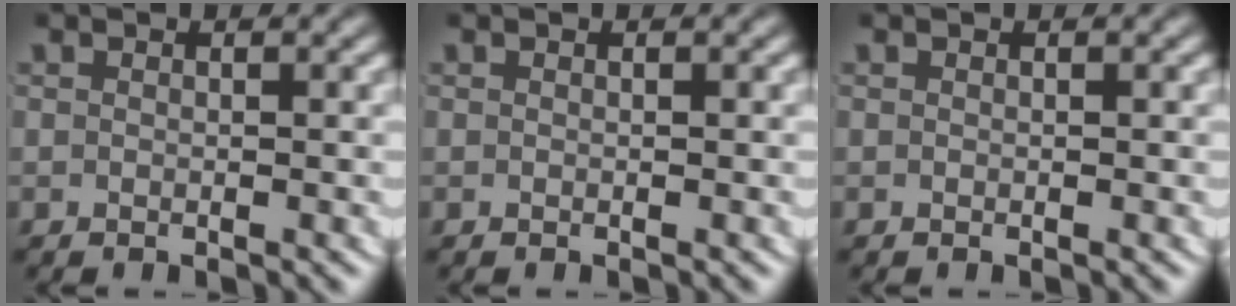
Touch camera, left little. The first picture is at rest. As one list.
[{"total": 0.0}, {"total": 0.0}]